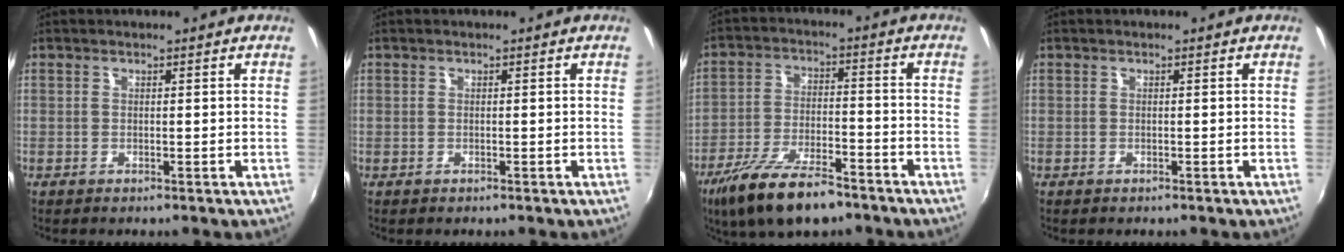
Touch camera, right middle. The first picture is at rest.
{"total": 0.6, "force": [-0.3, 0.5, 0.0], "torque": [0.002, -0.003, -0.006]}
{"total": 14.8, "force": [-10.7, 5.0, 8.9], "torque": [-0.191, -0.030, -0.190]}
{"total": 0.0}